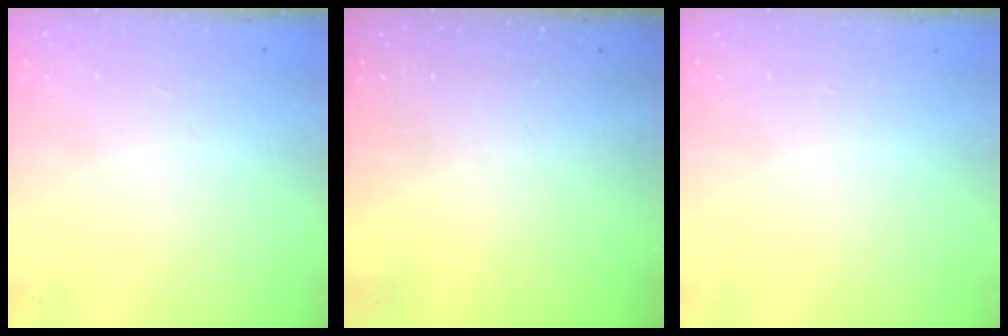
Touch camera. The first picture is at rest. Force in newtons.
{"total": 0.0}
{"total": 0.0}